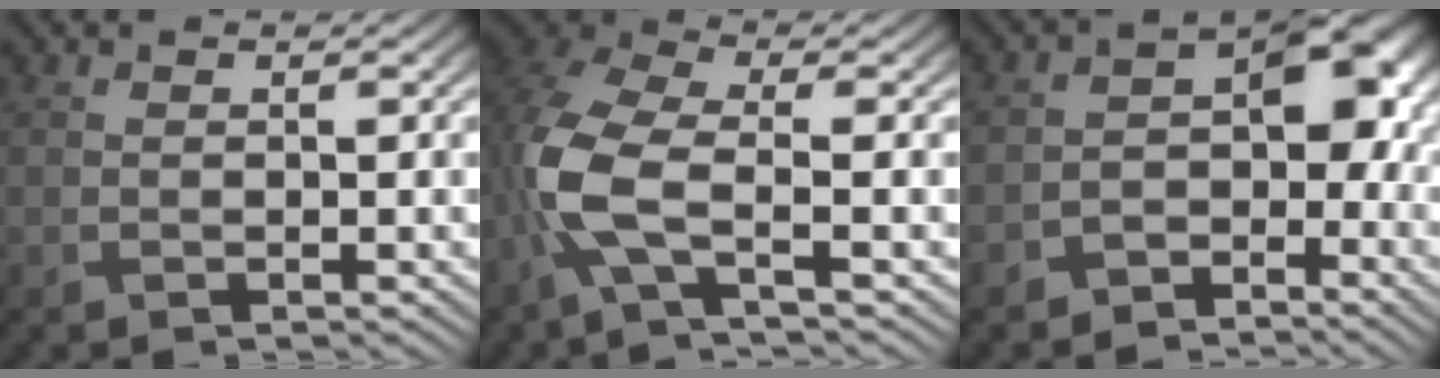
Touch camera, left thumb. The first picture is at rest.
{"total": 7.4, "force": [-2.3, 2.8, 6.5], "torque": [-0.162, 0.006, -0.064]}
{"total": 7.3, "force": [-3.8, 4.3, 4.5], "torque": [-0.050, -0.001, -0.079]}